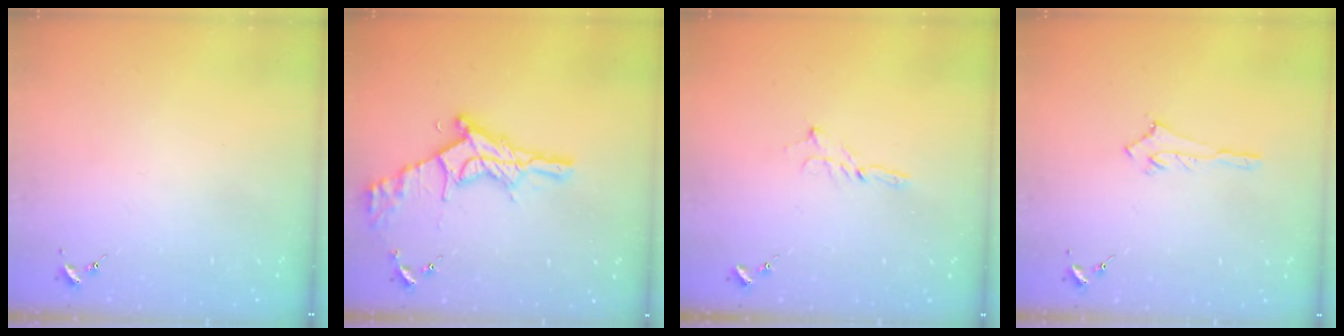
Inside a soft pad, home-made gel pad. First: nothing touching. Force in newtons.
{"total": 19.0, "press": 18.9, "slide": 1.3}
{"total": 2.3, "press": 2.3, "slide": 0.2}
{"total": 2.9, "press": 2.9, "slide": 0.2}